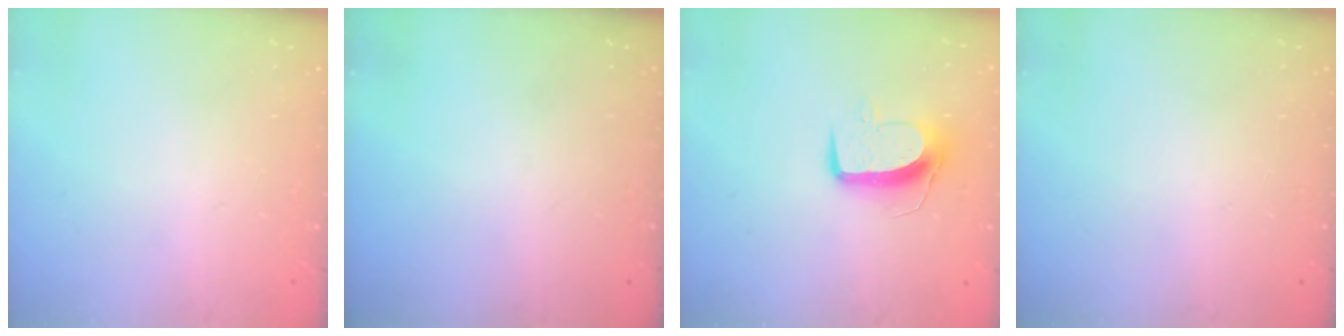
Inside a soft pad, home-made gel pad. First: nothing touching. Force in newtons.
{"total": 0.0}
{"total": 9.8, "press": 9.7, "slide": 0.8}
{"total": 0.0}